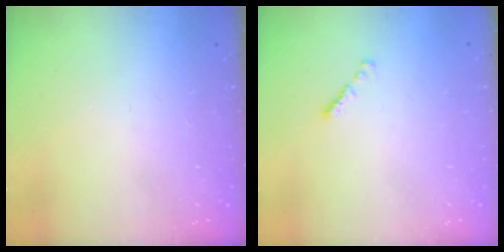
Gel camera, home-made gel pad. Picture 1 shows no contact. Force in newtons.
{"total": 1.3, "press": 1.1, "slide": 0.6}